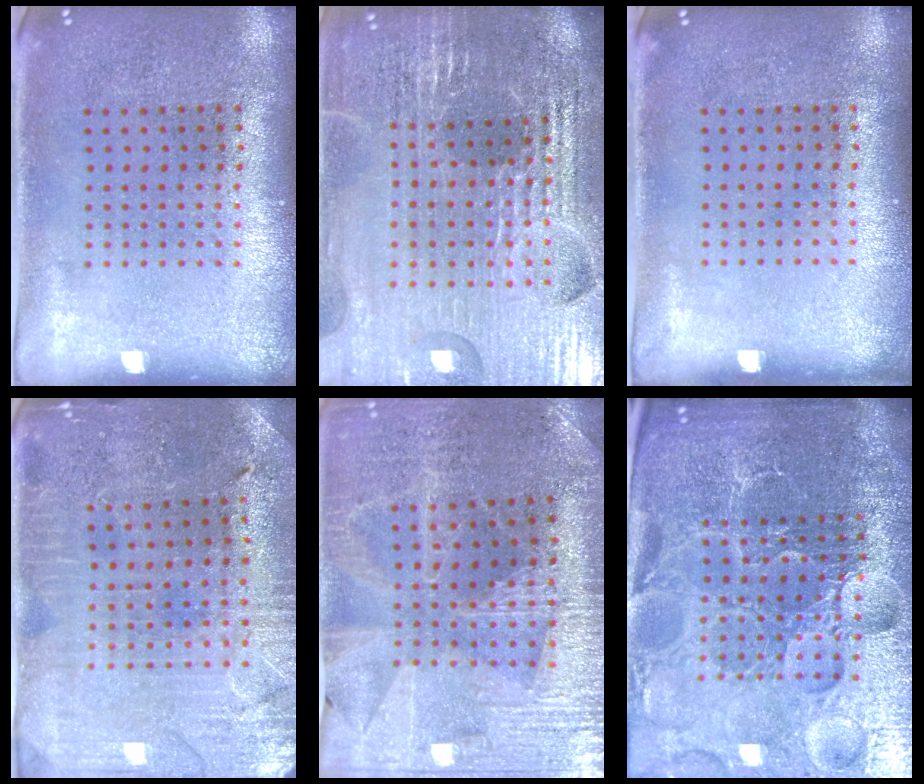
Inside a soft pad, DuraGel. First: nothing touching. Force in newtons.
{"total": 5.3, "press": 4.8, "slide": 2.1}
{"total": 0.0}
{"total": 1.2, "press": 1.2, "slide": 0.2}
{"total": 3.0, "press": 3.0, "slide": 0.4}
{"total": 6.6, "press": 5.9, "slide": 3.1}